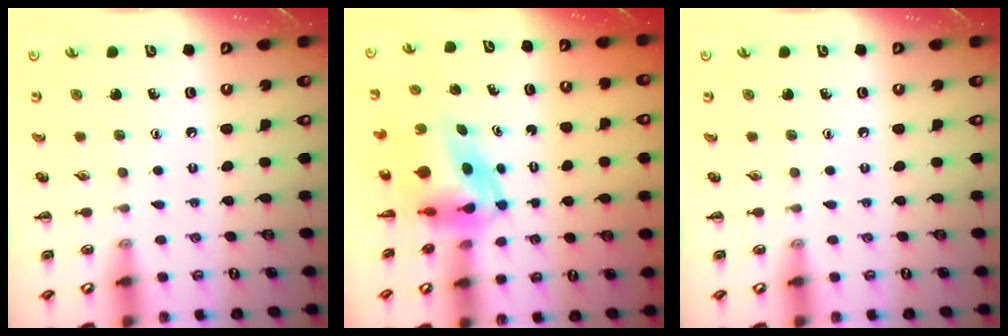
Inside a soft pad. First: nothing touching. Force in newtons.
{"total": 6.0, "press": 5.7, "slide": 1.9}
{"total": 0.0}